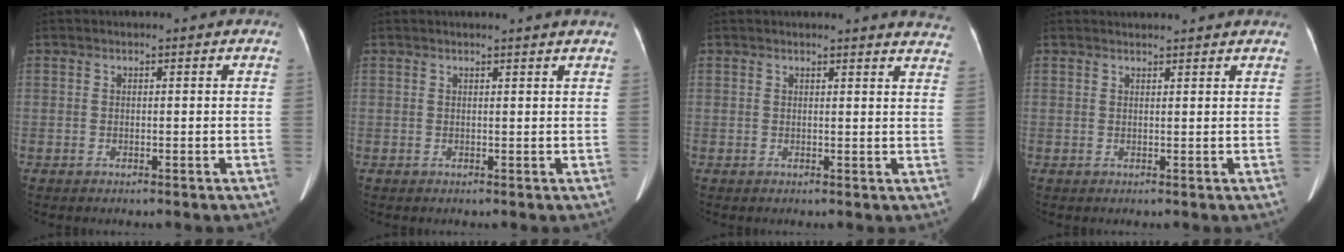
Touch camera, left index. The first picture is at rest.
{"total": 2.4, "force": [2.2, -0.5, 0.8], "torque": [-0.016, 0.003, 0.020]}
{"total": 8.5, "force": [8.3, 0.6, 1.4], "torque": [0.007, -0.046, 0.054]}
{"total": 4.1, "force": [4.0, 0.5, 0.8], "torque": [-0.014, 0.024, 0.045]}